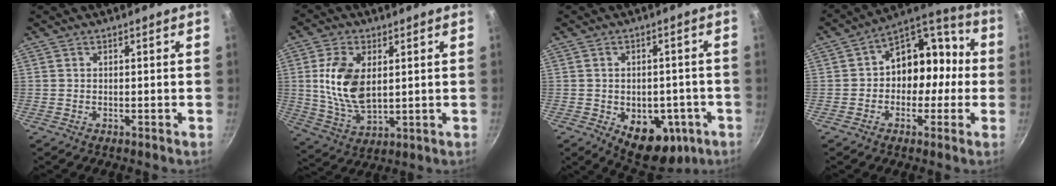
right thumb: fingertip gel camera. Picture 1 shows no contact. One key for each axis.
{"total": 12.4, "fx": 2.1, "fy": 7.0, "fz": 10.1, "tx": -0.190, "ty": -0.014, "tz": 0.050}
{"total": 12.4, "fx": -5.1, "fy": 7.7, "fz": 8.3, "tx": -0.091, "ty": 0.019, "tz": -0.057}
{"total": 14.4, "fx": 0.0, "fy": 9.7, "fz": 10.6, "tx": -0.095, "ty": 0.048, "tz": -0.016}